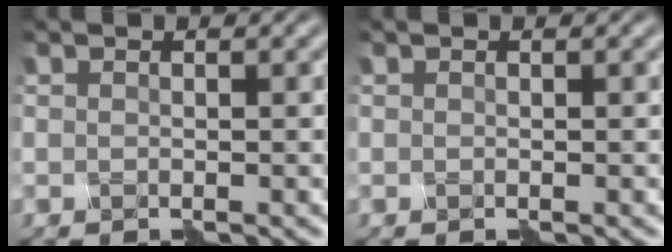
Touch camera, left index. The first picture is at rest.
{"total": 0.0}